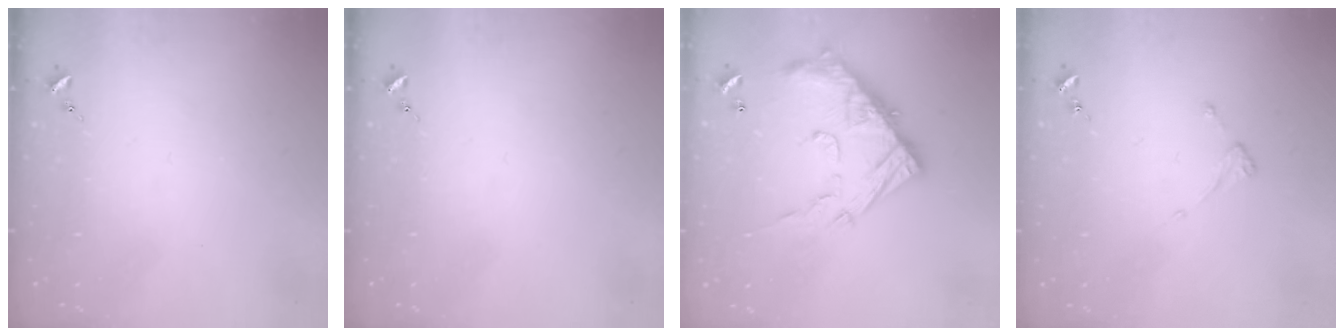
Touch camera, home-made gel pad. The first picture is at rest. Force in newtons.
{"total": 0.0}
{"total": 18.0, "press": 18.0, "slide": 1.4}
{"total": 3.8, "press": 3.7, "slide": 0.2}